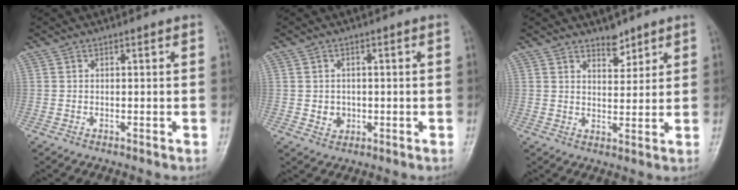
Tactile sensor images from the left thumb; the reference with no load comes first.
{"total": 2.9, "force": [-0.3, 2.6, 1.3], "torque": [-0.007, 0.002, 0.003]}
{"total": 3.9, "force": [3.1, 1.8, 1.4], "torque": [-0.004, -0.025, 0.052]}